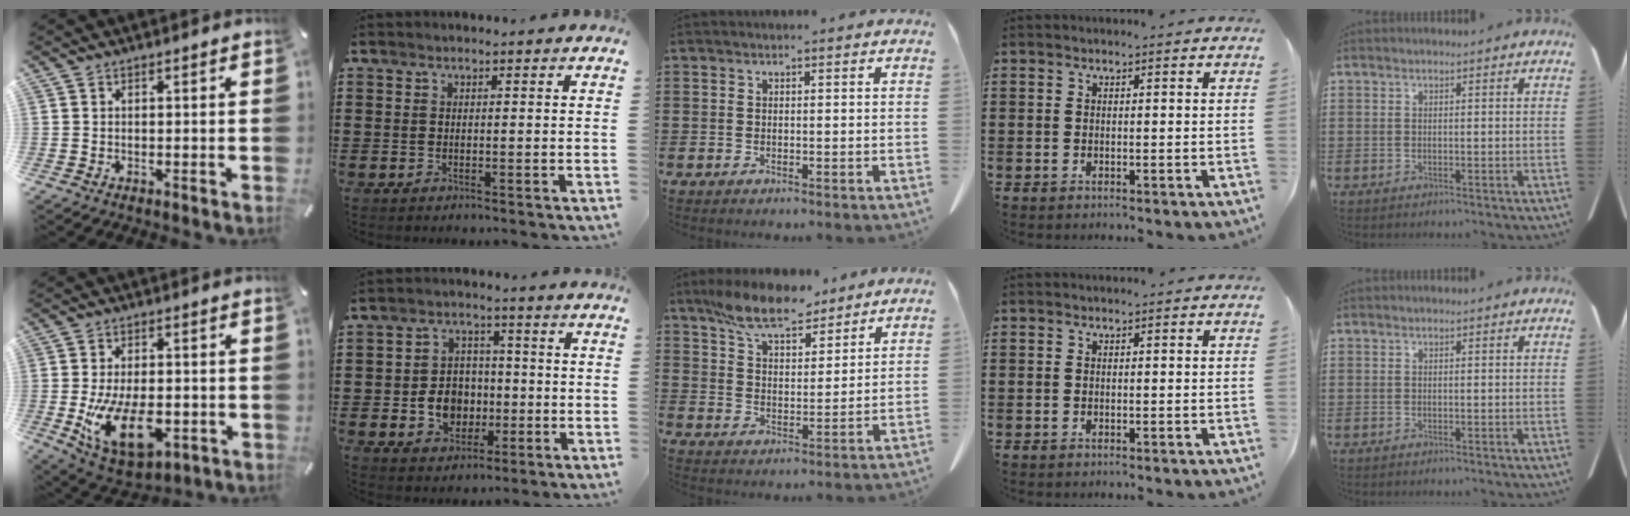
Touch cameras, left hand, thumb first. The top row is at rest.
{"thumb": {"total": 16.4, "force": [-3.5, 9.8, 12.6], "torque": [-0.218, -0.010, -0.052]}, "index": {"total": 6.8, "force": [-1.4, 5.6, 3.5], "torque": [-0.075, 0.010, -0.026]}, "middle": {"total": 9.4, "force": [8.0, 2.3, 4.4], "torque": [-0.110, -0.018, 0.151]}}